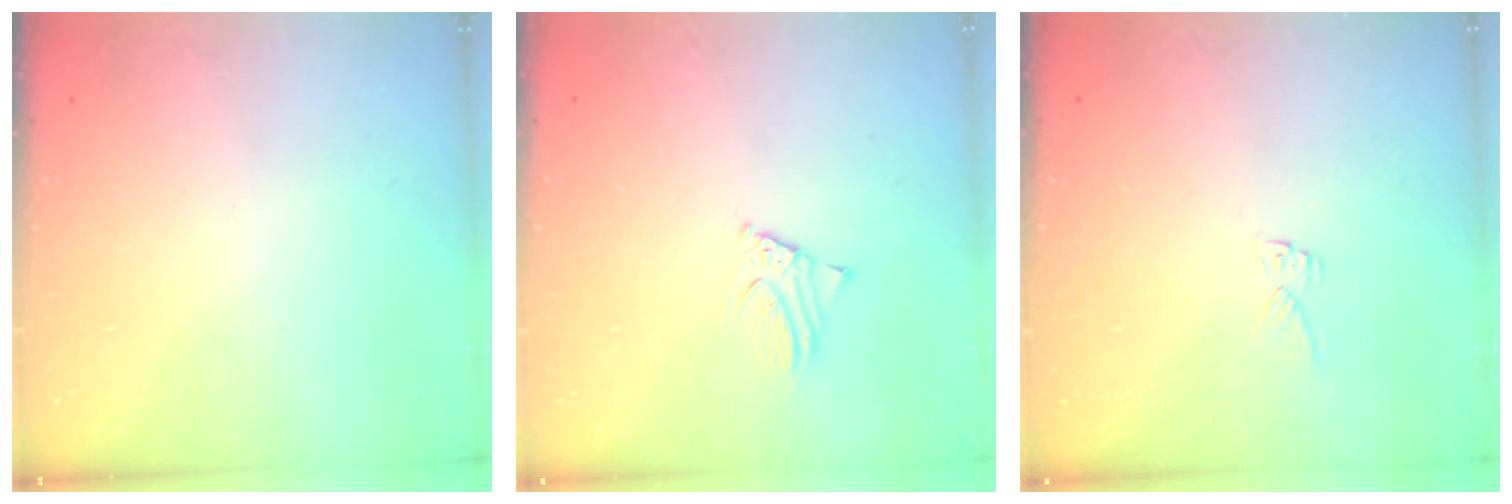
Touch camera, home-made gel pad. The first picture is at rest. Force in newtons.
{"total": 2.4, "press": 2.4, "slide": 0.1}
{"total": 4.6, "press": 4.6, "slide": 0.5}